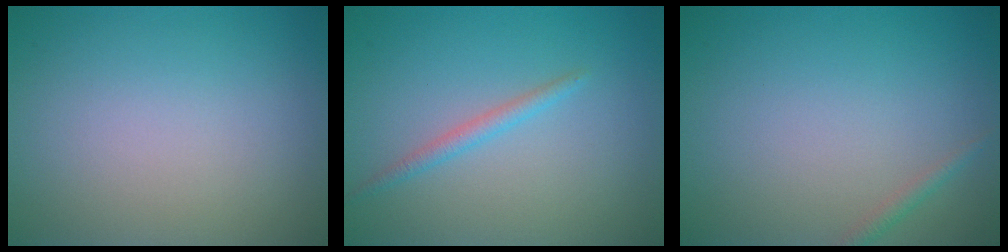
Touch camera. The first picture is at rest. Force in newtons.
{"total": 1.4, "press": 1.4, "slide": 0.1}
{"total": 0.9, "press": 0.9, "slide": 0.0}